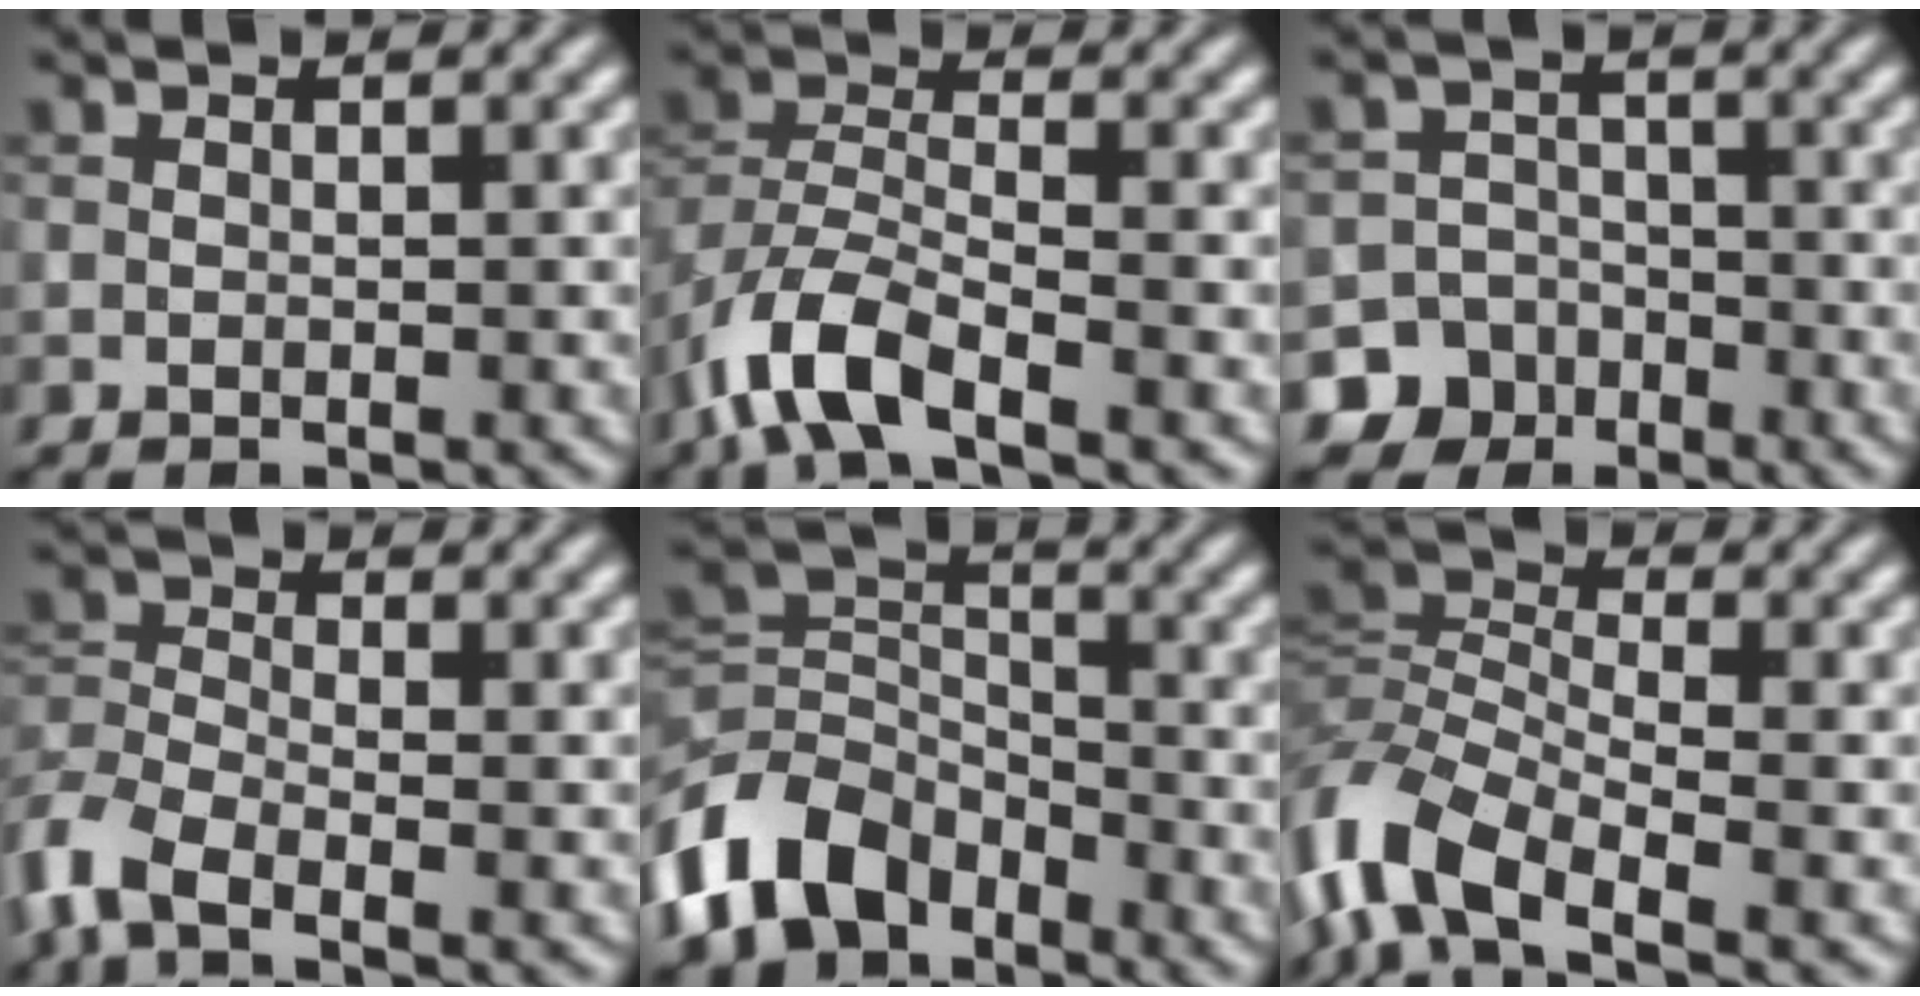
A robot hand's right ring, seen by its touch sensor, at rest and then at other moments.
{"total": 6.9, "force": [-4.2, 2.8, 4.7], "torque": [-0.092, -0.001, -0.092]}
{"total": 7.6, "force": [-4.8, 5.9, 0.4], "torque": [0.017, -0.023, -0.100]}
{"total": 5.6, "force": [-3.6, 2.6, 3.4], "torque": [-0.080, -0.006, -0.089]}
{"total": 8.6, "force": [-5.0, 5.6, 4.2], "torque": [-0.087, -0.002, -0.111]}
{"total": 8.4, "force": [-4.0, 4.3, 6.1], "torque": [-0.128, 0.011, -0.095]}